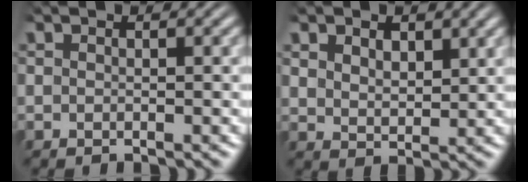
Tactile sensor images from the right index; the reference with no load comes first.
{"total": 2.0, "force": [1.3, 1.0, 1.2], "torque": [-0.027, -0.015, 0.037]}